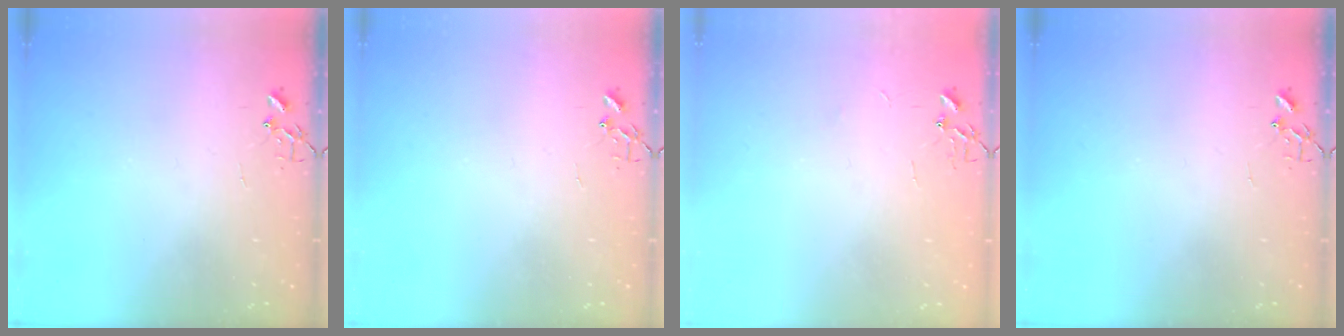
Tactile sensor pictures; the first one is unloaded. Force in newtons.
{"total": 0.0}
{"total": 2.4, "press": 2.4, "slide": 0.3}
{"total": 0.0}